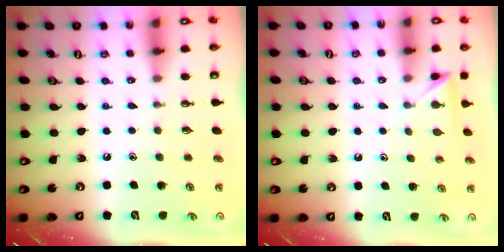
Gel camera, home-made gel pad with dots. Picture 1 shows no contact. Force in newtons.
{"total": 2.3, "press": 2.3, "slide": 0.3}